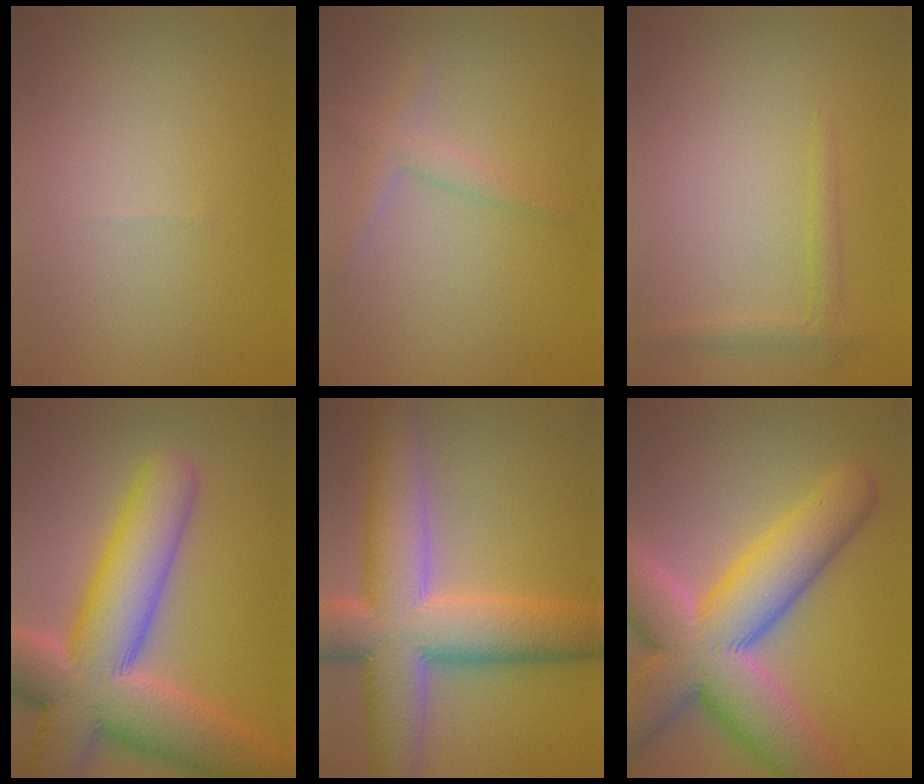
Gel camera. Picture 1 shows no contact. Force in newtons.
{"total": 1.7, "press": 1.6, "slide": 0.1}
{"total": 1.3, "press": 1.3, "slide": 0.1}
{"total": 13.7, "press": 13.6, "slide": 1.1}
{"total": 12.0, "press": 12.0, "slide": 1.1}
{"total": 12.9, "press": 12.9, "slide": 0.8}